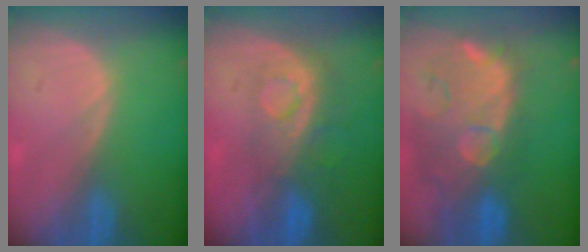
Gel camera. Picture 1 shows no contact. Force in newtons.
{"total": 8.3, "press": 7.3, "slide": 3.8}
{"total": 12.9, "press": 11.3, "slide": 6.2}